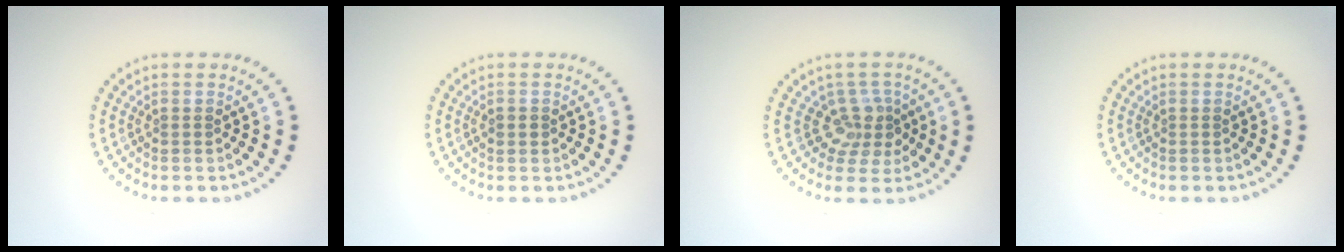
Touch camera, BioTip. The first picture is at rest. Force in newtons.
{"total": 1.0, "press": 1.0, "slide": 0.1}
{"total": 2.9, "press": 2.2, "slide": 1.8}
{"total": 0.0}